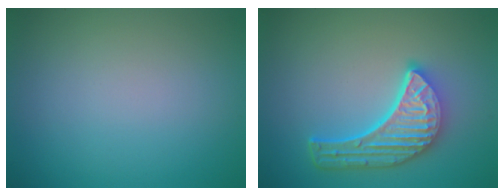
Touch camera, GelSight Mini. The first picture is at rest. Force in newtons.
{"total": 6.0, "press": 4.6, "slide": 3.9}